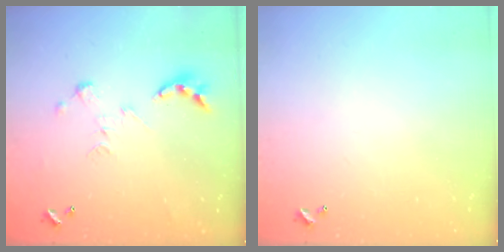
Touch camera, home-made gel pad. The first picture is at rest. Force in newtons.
{"total": 0.0}